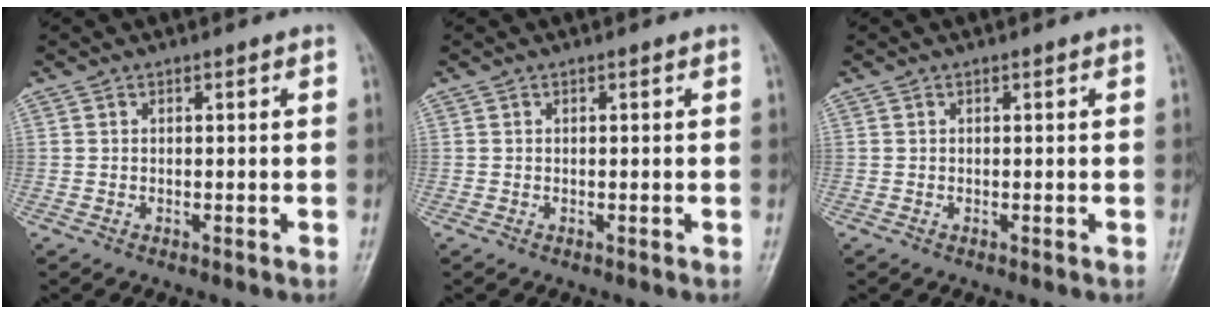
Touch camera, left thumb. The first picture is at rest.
{"total": 0.0}
{"total": 0.0}